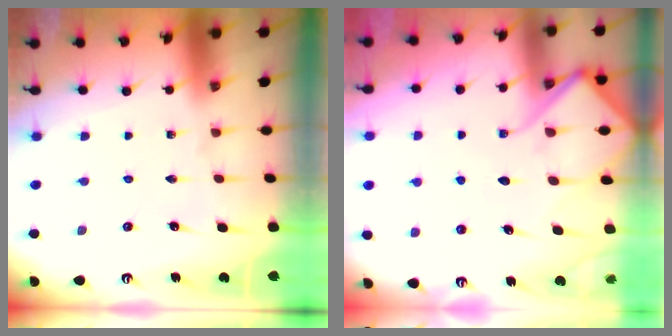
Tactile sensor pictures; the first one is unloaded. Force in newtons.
{"total": 10.3, "press": 10.2, "slide": 1.0}